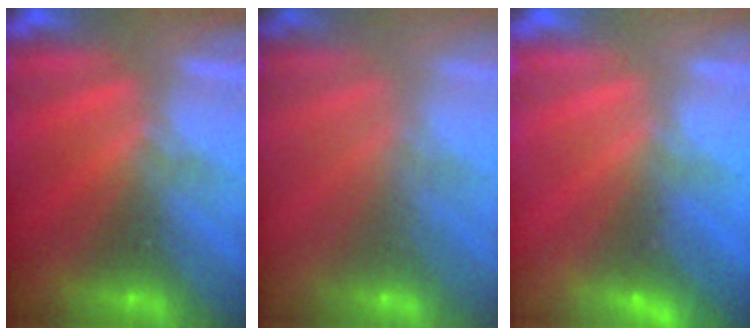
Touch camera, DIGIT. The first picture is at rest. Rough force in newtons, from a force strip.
{"total": 2.9}
{"total": 2.4}